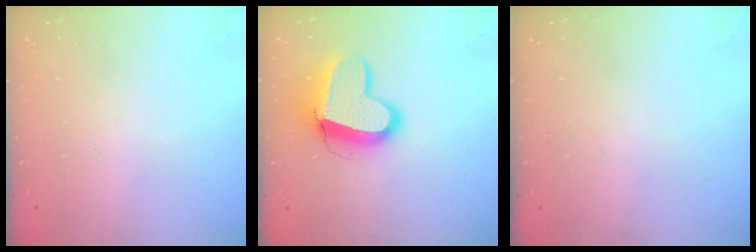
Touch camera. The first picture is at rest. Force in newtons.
{"total": 13.6, "press": 13.5, "slide": 1.7}
{"total": 0.0}